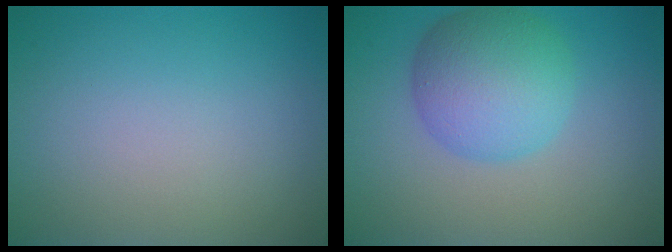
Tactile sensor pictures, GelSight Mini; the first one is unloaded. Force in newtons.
{"total": 6.6, "press": 6.6, "slide": 0.1}